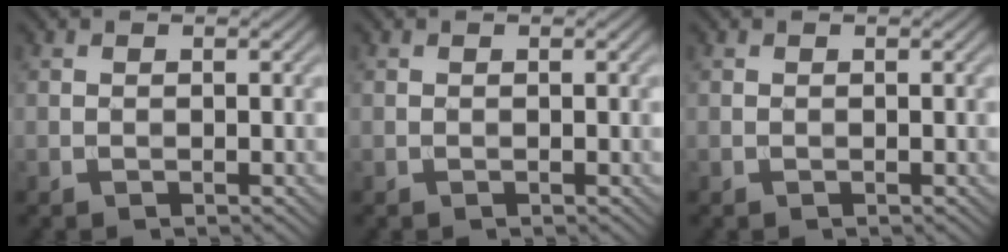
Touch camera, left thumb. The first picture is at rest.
{"total": 0.0}
{"total": 0.0}